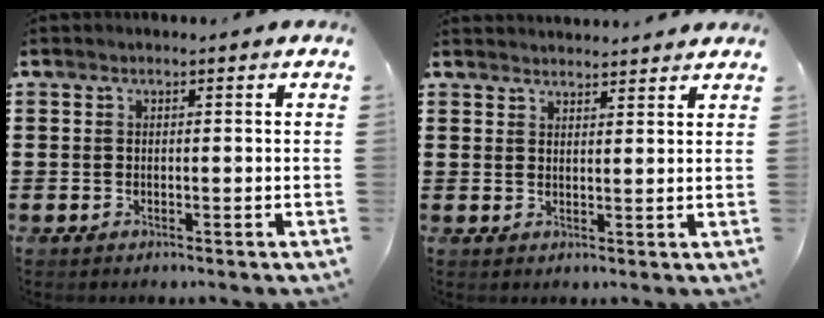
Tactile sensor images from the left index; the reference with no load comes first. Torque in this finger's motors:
{"motor_torque": [2.14, 0.00, 0.28, 0.03]}